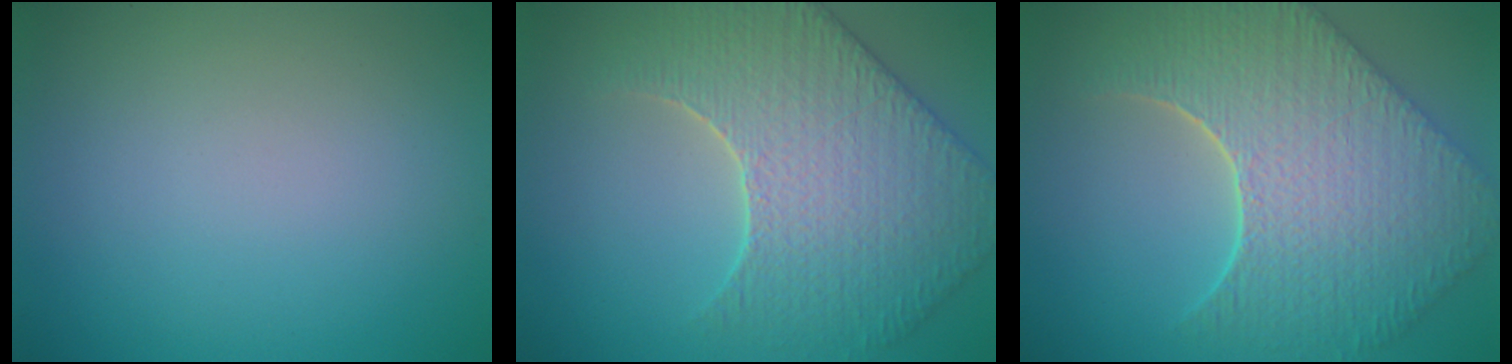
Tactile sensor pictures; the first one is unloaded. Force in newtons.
{"total": 6.2, "press": 5.6, "slide": 2.7}
{"total": 9.8, "press": 7.1, "slide": 6.7}